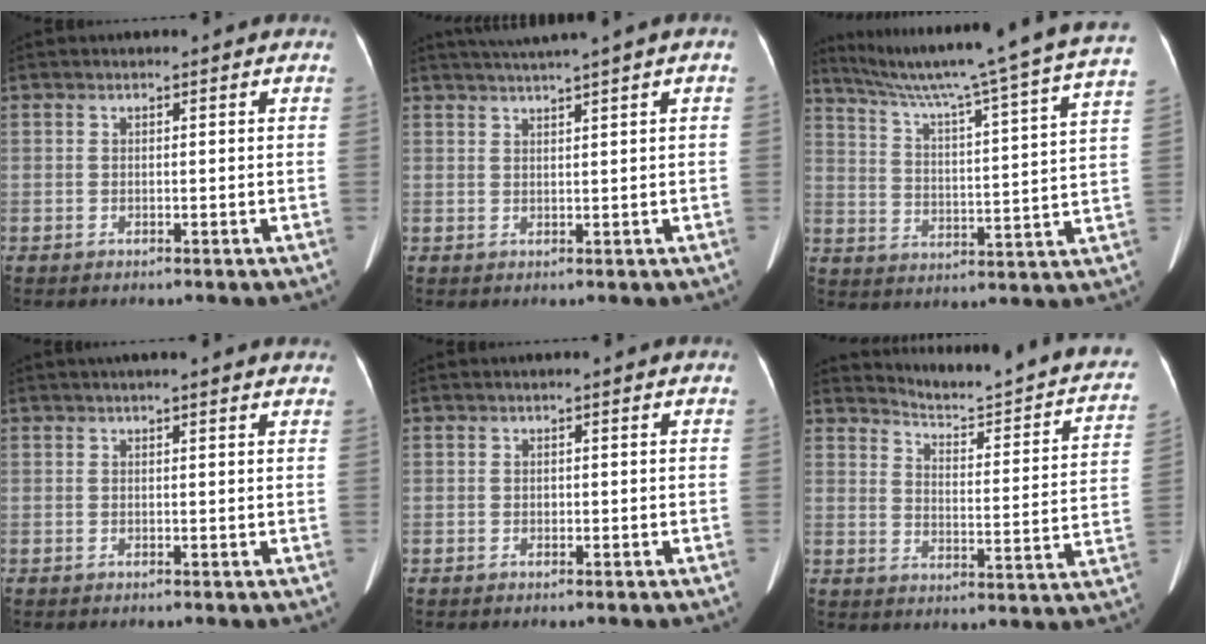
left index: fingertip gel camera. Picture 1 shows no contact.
{"total": 5.0, "force": [3.6, -0.9, 3.4], "torque": [-0.061, 0.019, 0.060]}
{"total": 26.5, "force": [22.2, -1.6, 14.3], "torque": [-0.234, -0.041, 0.300]}
{"total": 8.5, "force": [7.4, 0.9, 4.1], "torque": [-0.056, 0.026, 0.078]}
{"total": 0.0}
{"total": 18.7, "force": [17.3, 1.8, 6.9], "torque": [-0.090, -0.067, 0.207]}